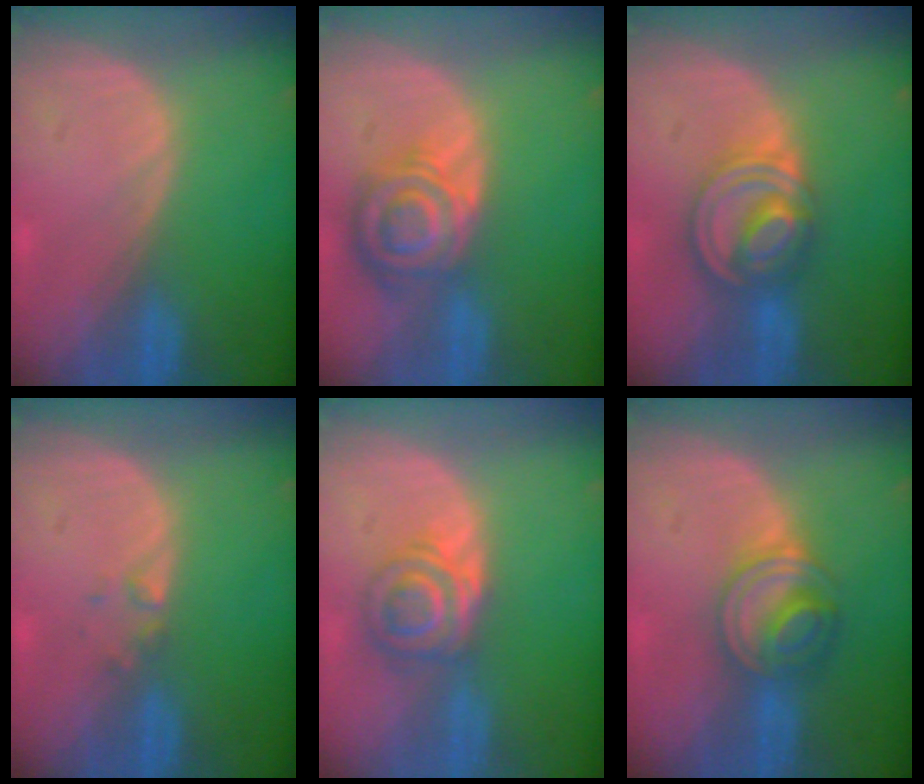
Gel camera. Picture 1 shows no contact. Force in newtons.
{"total": 8.3, "press": 7.2, "slide": 4.0}
{"total": 8.1, "press": 6.9, "slide": 4.2}
{"total": 1.2, "press": 1.2, "slide": 0.1}
{"total": 6.0, "press": 5.6, "slide": 2.2}
{"total": 6.0, "press": 6.0, "slide": 0.5}